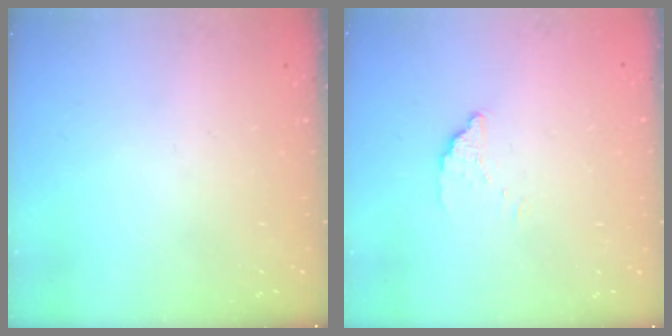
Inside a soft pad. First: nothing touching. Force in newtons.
{"total": 1.8, "press": 1.8, "slide": 0.1}